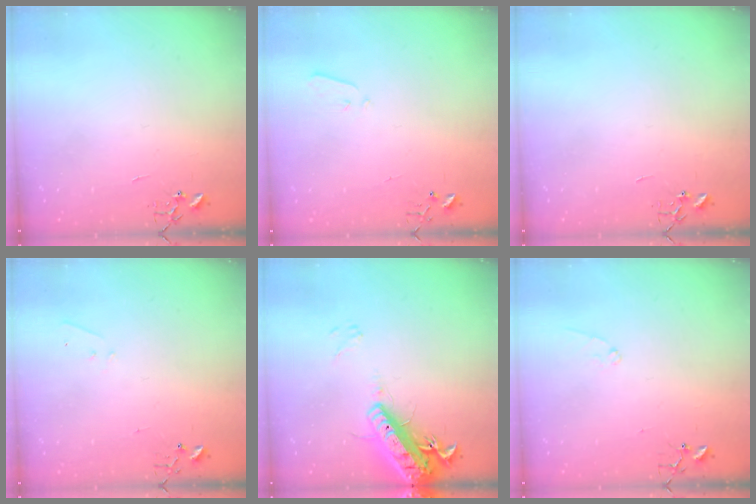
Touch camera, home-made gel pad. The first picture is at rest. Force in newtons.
{"total": 3.3, "press": 3.2, "slide": 0.5}
{"total": 0.0}
{"total": 4.2, "press": 4.1, "slide": 0.6}
{"total": 19.0, "press": 18.7, "slide": 3.7}
{"total": 6.8, "press": 6.8, "slide": 0.7}